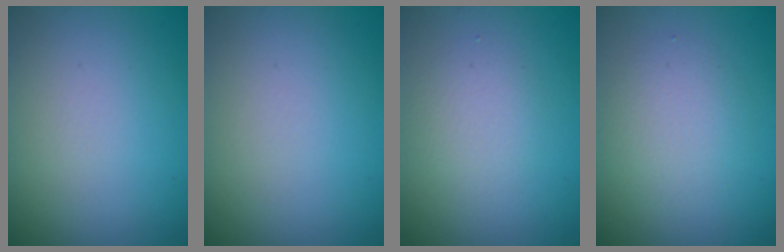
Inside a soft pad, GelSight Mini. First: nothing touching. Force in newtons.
{"total": 0.0}
{"total": 2.0, "press": 2.0, "slide": 0.2}
{"total": 2.6, "press": 2.6, "slide": 0.2}